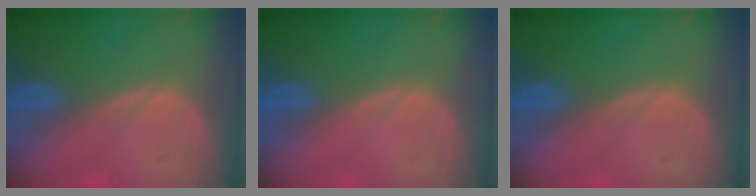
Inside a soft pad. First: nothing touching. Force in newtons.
{"total": 0.0}
{"total": 0.0}